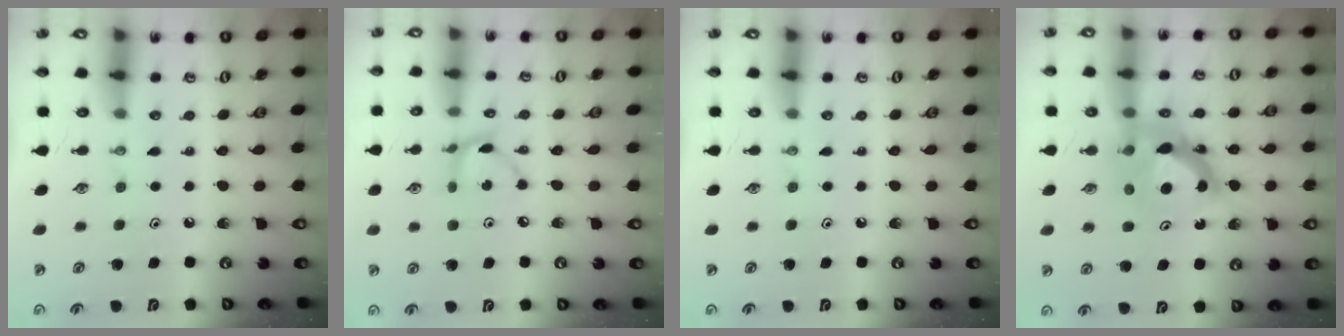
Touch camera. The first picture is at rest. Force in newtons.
{"total": 5.8, "press": 5.8, "slide": 0.2}
{"total": 0.0}
{"total": 9.8, "press": 9.8, "slide": 0.5}